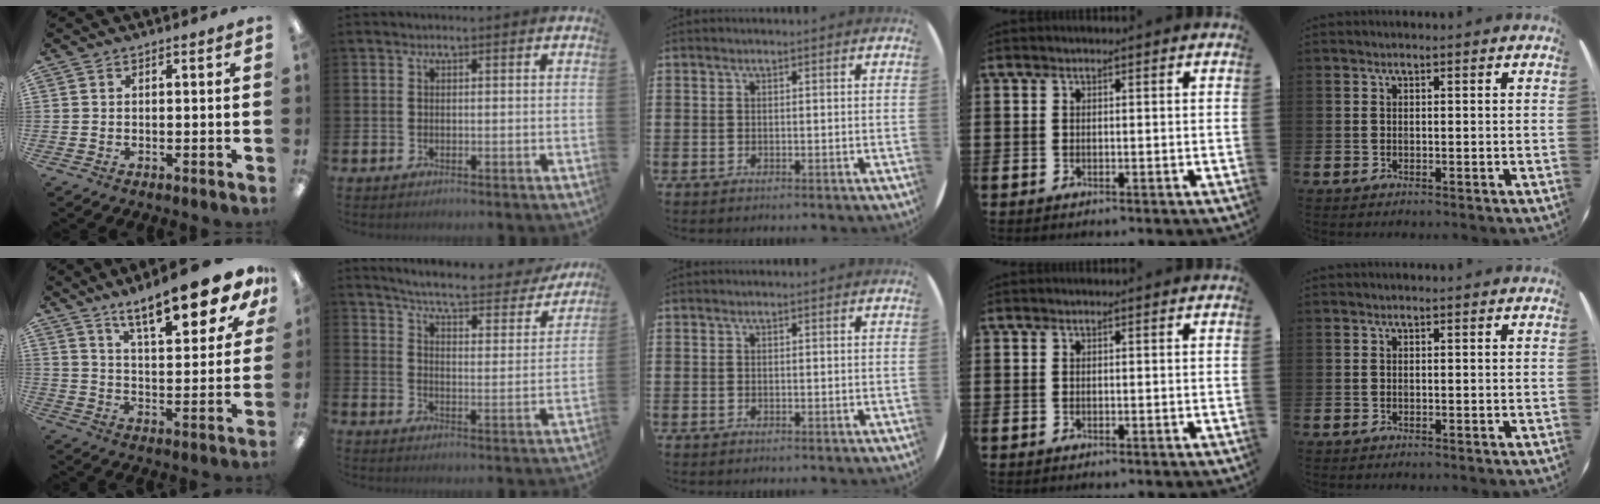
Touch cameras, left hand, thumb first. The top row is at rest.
{"thumb": {"total": 16.0, "force": [12.3, 4.1, 9.3], "torque": [-0.143, -0.075, 0.202]}, "index": {"total": 5.9, "force": [5.5, 0.4, 2.2], "torque": [-0.063, -0.044, 0.087]}}